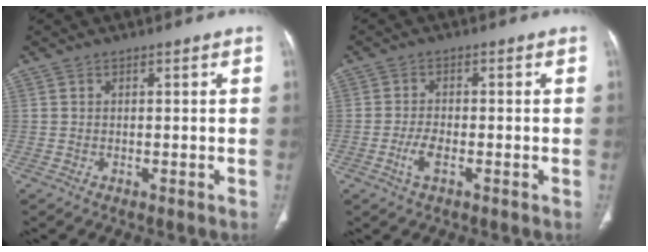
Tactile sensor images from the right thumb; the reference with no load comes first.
{"total": 3.5, "force": [-1.4, 1.4, 2.9], "torque": [-0.063, 0.005, -0.028]}